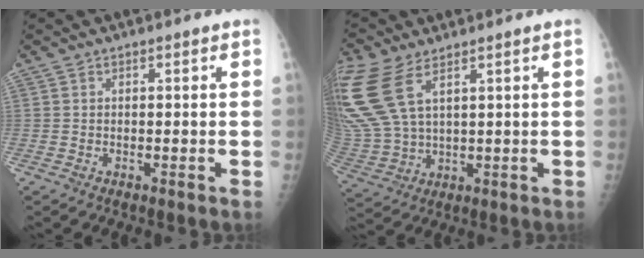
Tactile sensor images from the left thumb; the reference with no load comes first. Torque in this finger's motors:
{"motor_torque": [1.81, 3.03, 1.47, -1.30, 0.70]}